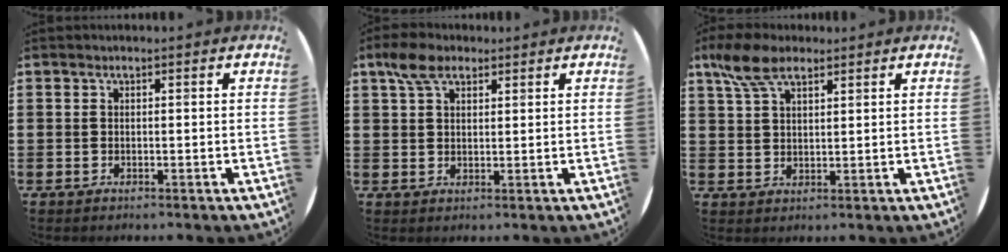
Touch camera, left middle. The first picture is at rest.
{"total": 4.4, "force": [3.0, 2.3, 2.3], "torque": [-0.044, 0.008, 0.053]}
{"total": 6.3, "force": [4.3, 2.8, 3.6], "torque": [-0.082, 0.004, 0.080]}